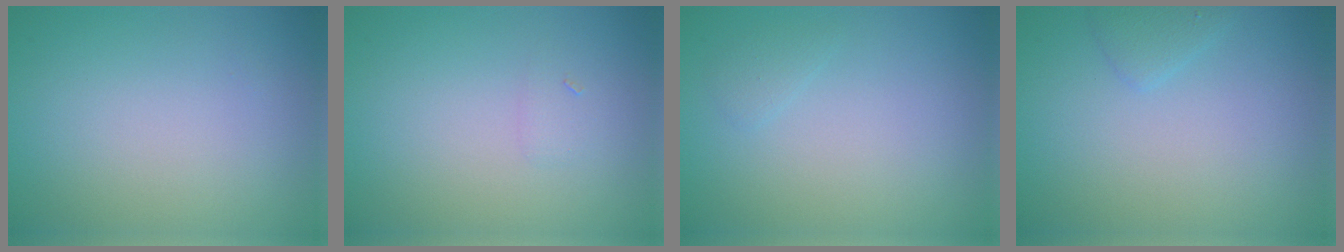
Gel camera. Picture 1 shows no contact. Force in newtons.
{"total": 0.7, "press": 0.7, "slide": 0.0}
{"total": 0.7, "press": 0.7, "slide": 0.0}
{"total": 1.2, "press": 1.2, "slide": 0.0}